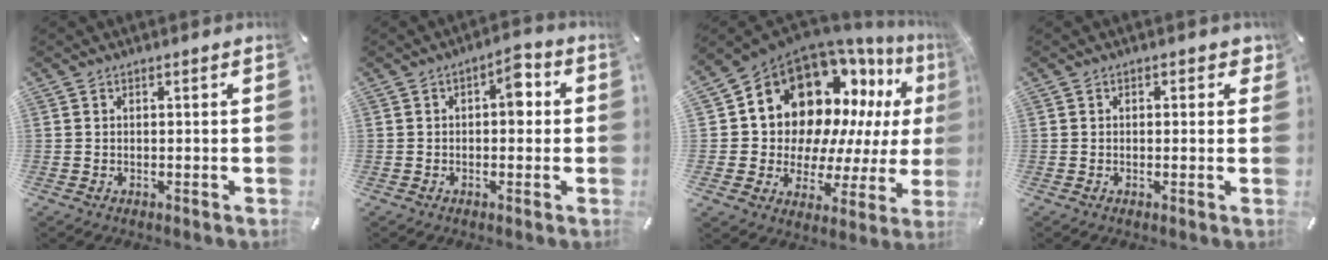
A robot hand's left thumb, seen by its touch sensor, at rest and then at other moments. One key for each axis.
{"total": 5.4, "fx": 0.4, "fy": 2.9, "fz": 4.5, "tx": -0.057, "ty": 0.003, "tz": -0.003}
{"total": 16.6, "fx": 9.7, "fy": 11.9, "fz": 6.5, "tx": -0.103, "ty": -0.102, "tz": 0.189}
{"total": 1.6, "fx": 0.2, "fy": 1.1, "fz": 1.1, "tx": -0.006, "ty": 0.001, "tz": -0.002}